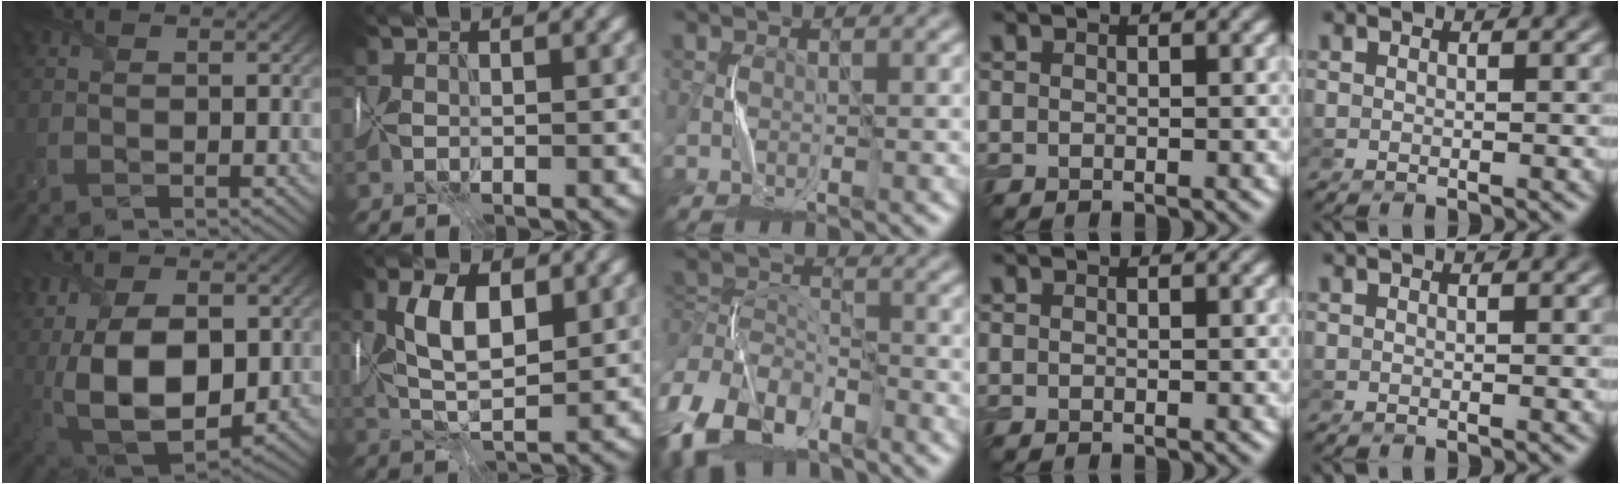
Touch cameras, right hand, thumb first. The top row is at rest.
{"thumb": {"total": 17.5, "force": [1.3, 10.6, 13.8], "torque": [-0.282, -0.017, 0.041]}, "index": {"total": 6.3, "force": [1.9, 2.8, 5.3], "torque": [-0.105, 0.008, 0.034]}, "middle": {"total": 10.3, "force": [-6.3, 6.0, 5.6], "torque": [-0.119, 0.001, -0.138]}}